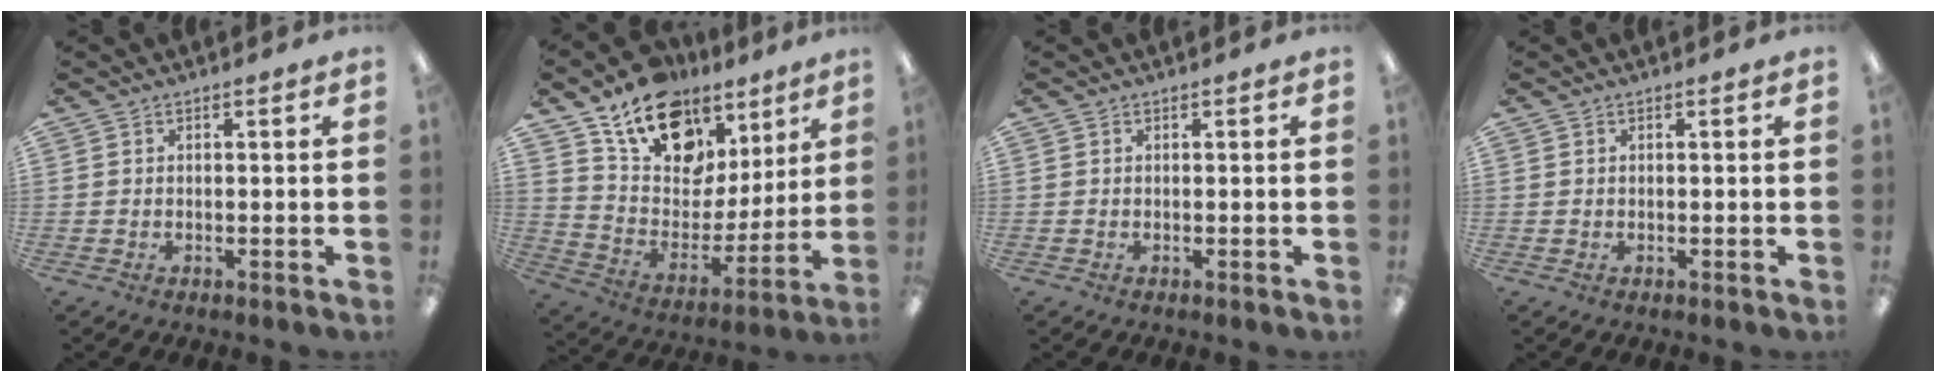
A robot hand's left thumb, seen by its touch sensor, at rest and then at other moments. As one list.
[{"total": 17.5, "force": [11.6, 10.9, 7.3], "torque": [-0.137, -0.063, 0.214]}, {"total": 0.0}, {"total": 0.0}]